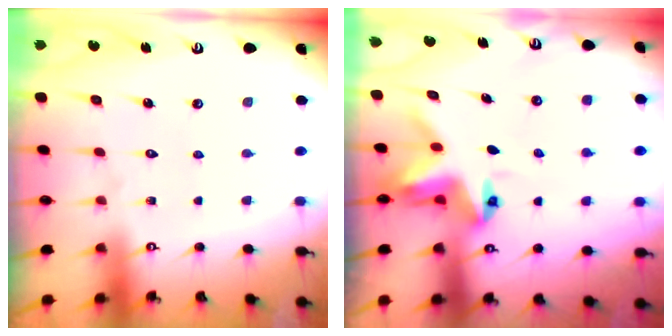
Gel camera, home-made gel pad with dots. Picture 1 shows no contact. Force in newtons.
{"total": 5.3, "press": 5.2, "slide": 0.4}